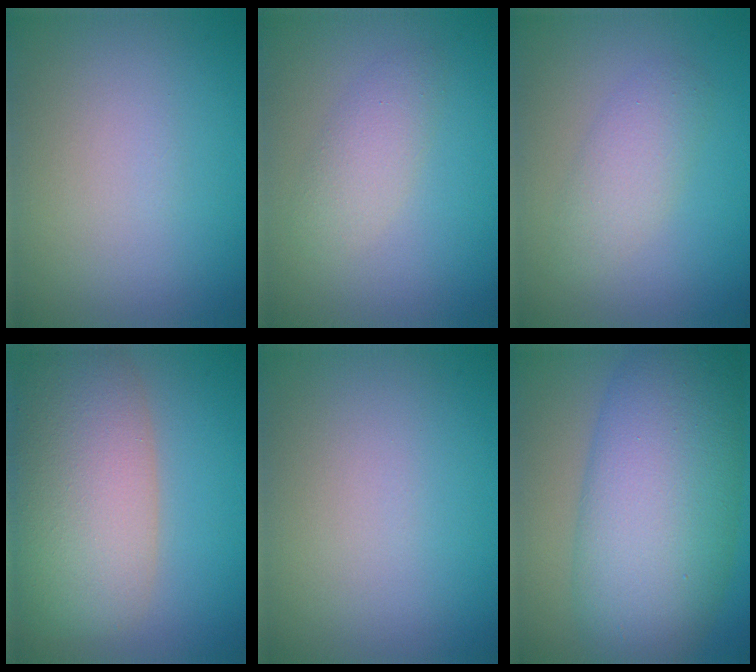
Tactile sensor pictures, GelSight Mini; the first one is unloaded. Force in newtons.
{"total": 2.3, "press": 2.3, "slide": 0.1}
{"total": 2.5, "press": 2.5, "slide": 0.1}
{"total": 9.3, "press": 9.3, "slide": 0.5}
{"total": 0.0}
{"total": 11.8, "press": 11.8, "slide": 0.1}